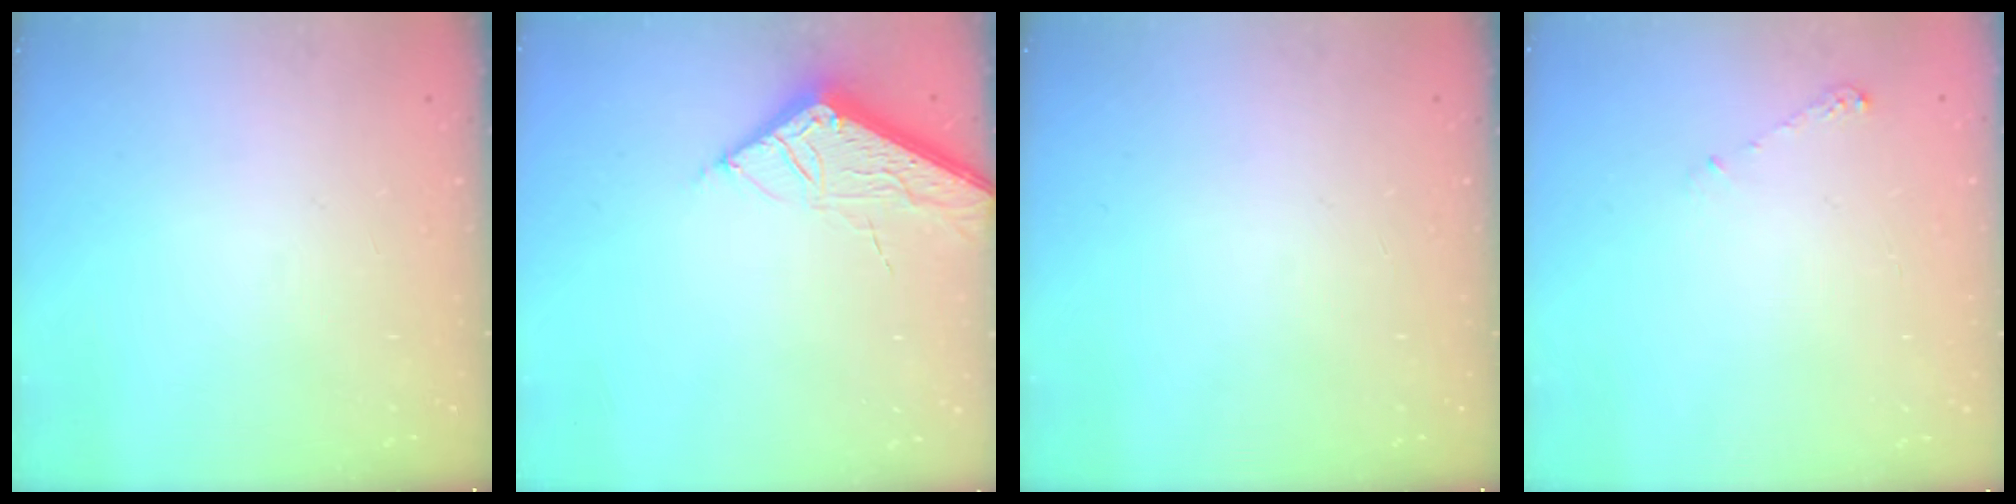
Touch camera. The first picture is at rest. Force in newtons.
{"total": 5.7, "press": 5.7, "slide": 0.6}
{"total": 0.0}
{"total": 3.2, "press": 3.2, "slide": 0.5}